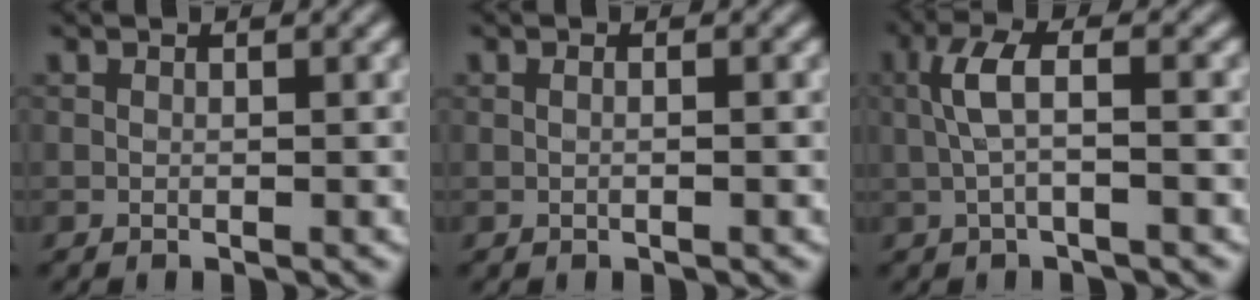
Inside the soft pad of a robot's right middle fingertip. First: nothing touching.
{"total": 0.7, "force": [0.2, 0.3, 0.6], "torque": [0.010, -0.002, -0.003]}
{"total": 2.9, "force": [-0.1, 0.6, 2.8], "torque": [-0.061, 0.016, 0.002]}